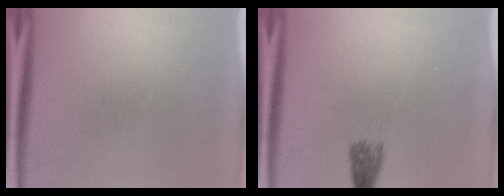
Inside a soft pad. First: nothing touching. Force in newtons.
{"total": 2.7}